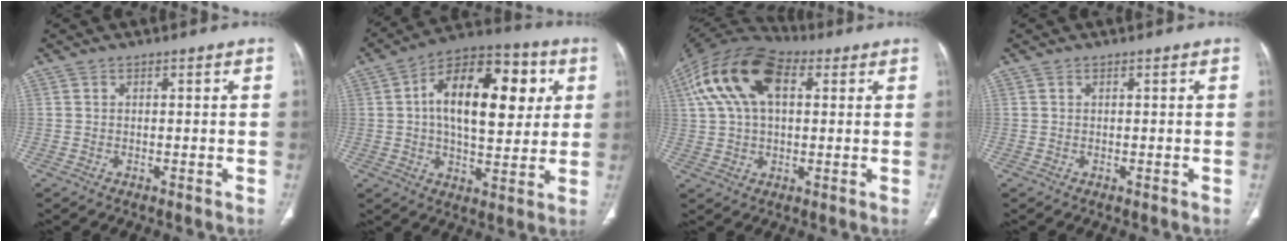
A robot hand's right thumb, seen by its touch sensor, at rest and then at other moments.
{"total": 20.7, "force": [4.4, 10.9, 17.1], "torque": [-0.230, 0.013, 0.057]}
{"total": 16.9, "force": [5.5, 9.5, 12.9], "torque": [-0.243, 0.028, 0.091]}
{"total": 0.0}